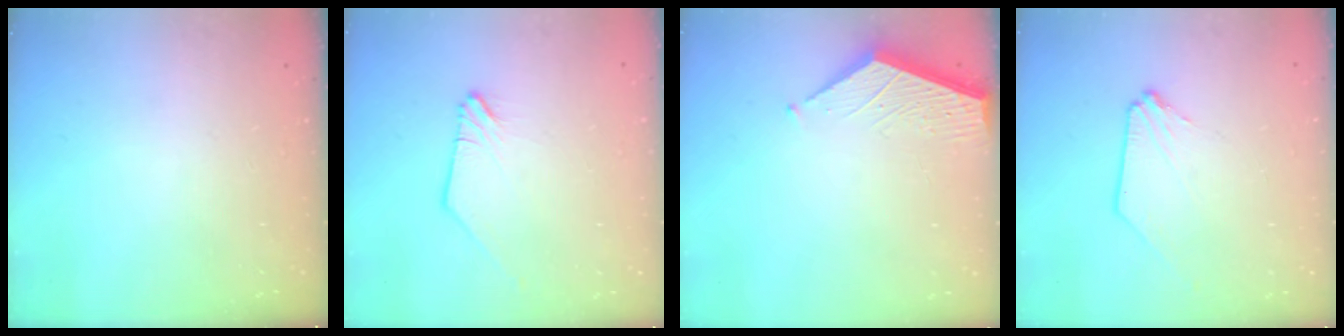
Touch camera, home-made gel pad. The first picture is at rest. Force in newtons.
{"total": 0.6, "press": 0.6, "slide": 0.2}
{"total": 3.3, "press": 3.3, "slide": 0.4}
{"total": 0.6, "press": 0.6, "slide": 0.1}